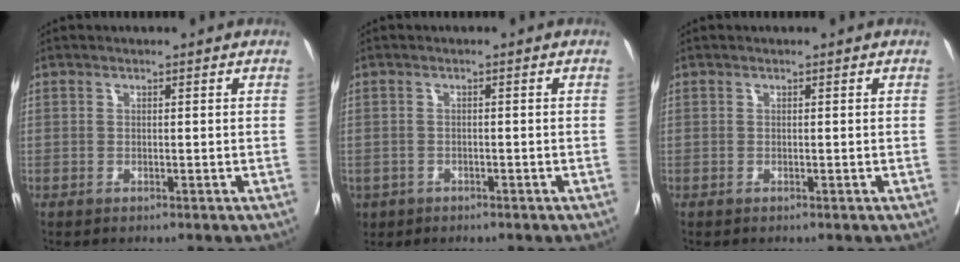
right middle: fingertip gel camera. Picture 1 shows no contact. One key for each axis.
{"total": 3.6, "fx": -2.2, "fy": 2.7, "fz": 0.7, "tx": -0.016, "ty": 0.001, "tz": -0.035}
{"total": 0.0}